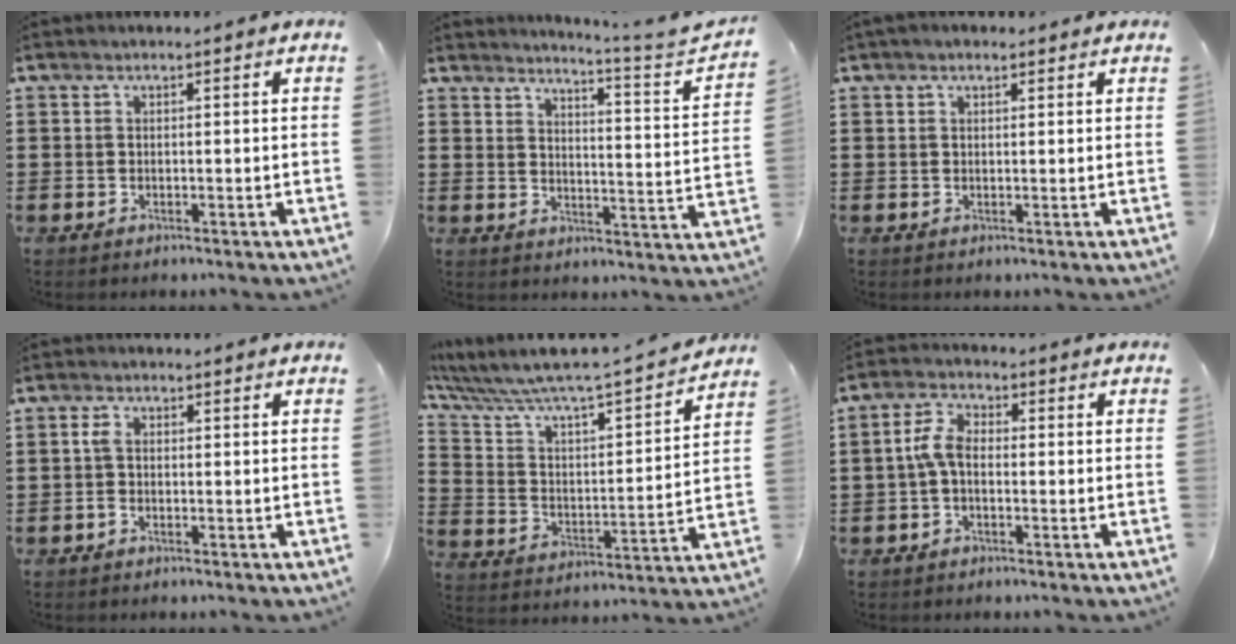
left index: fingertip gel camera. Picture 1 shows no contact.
{"total": 3.6, "force": [2.9, -1.0, 1.8], "torque": [-0.046, -0.042, 0.037]}
{"total": 1.2, "force": [0.8, 0.6, 0.6], "torque": [-0.014, 0.005, 0.015]}
{"total": 1.7, "force": [-0.4, 0.9, 1.4], "torque": [-0.037, 0.000, -0.010]}
{"total": 5.8, "force": [5.3, 0.6, 2.3], "torque": [-0.074, -0.056, 0.080]}
{"total": 4.6, "force": [-0.7, 2.3, 3.9], "torque": [-0.094, 0.002, -0.020]}